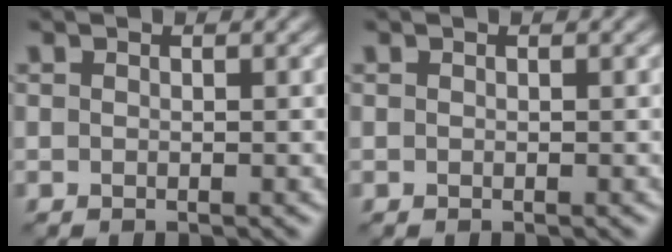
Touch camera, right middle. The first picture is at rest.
{"total": 0.0}